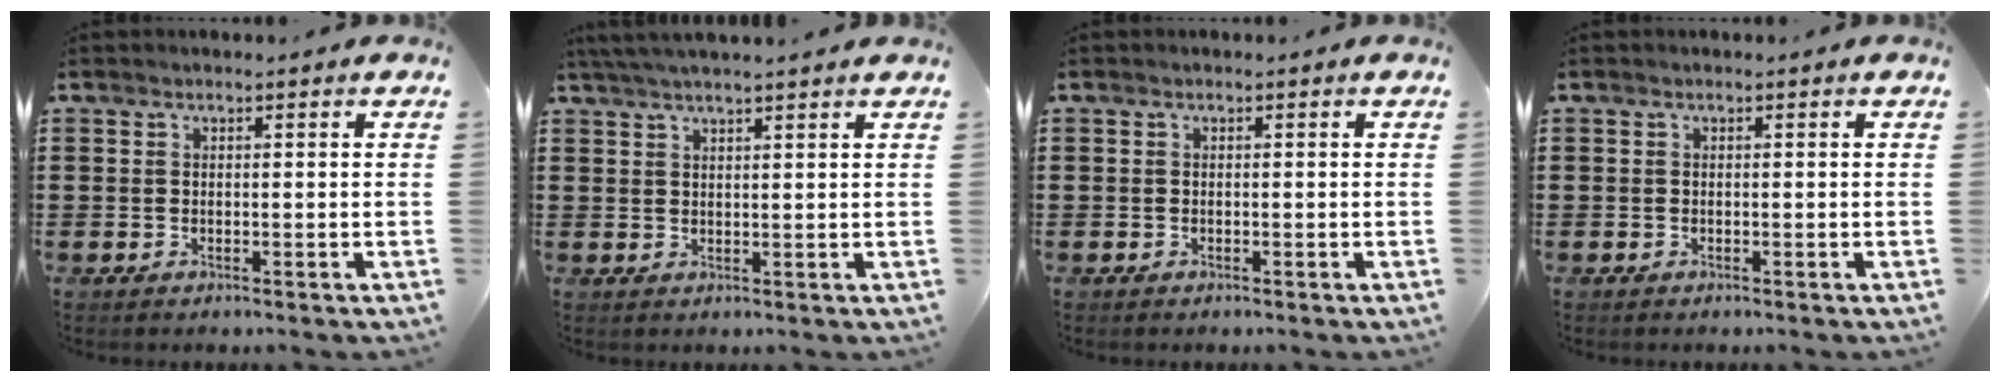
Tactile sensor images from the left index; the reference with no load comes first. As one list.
[{"total": 2.8, "force": [2.6, -0.3, 1.1], "torque": [-0.028, -0.002, 0.048]}, {"total": 0.0}, {"total": 0.0}]